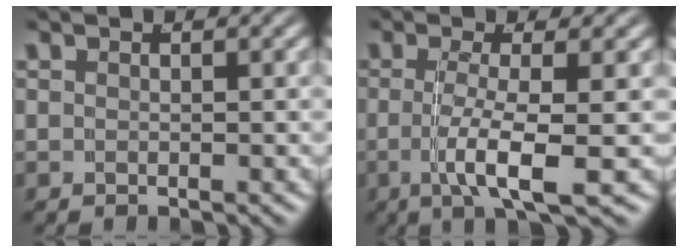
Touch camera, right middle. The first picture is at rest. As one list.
[{"total": 4.7, "force": [-1.4, 0.4, 4.5], "torque": [-0.087, -0.020, -0.016]}]